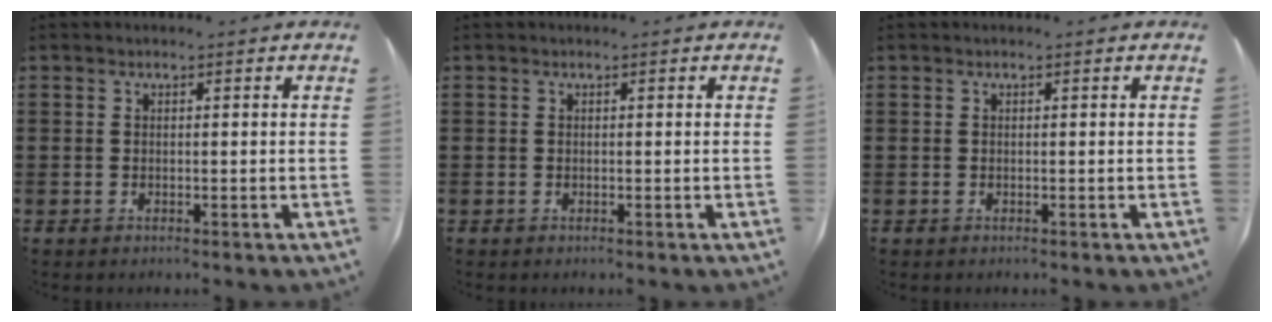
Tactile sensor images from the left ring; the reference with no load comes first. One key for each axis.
{"total": 0.0}
{"total": 0.0}